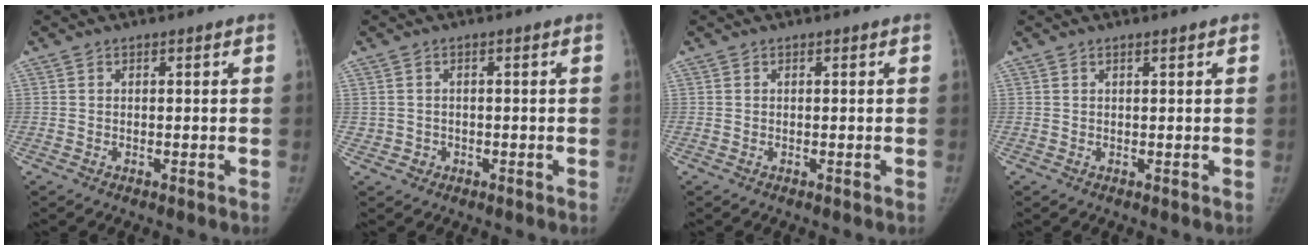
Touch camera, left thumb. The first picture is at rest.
{"total": 1.8, "force": [-0.6, 1.7, 0.1], "torque": [0.010, 0.008, -0.007]}
{"total": 0.0}
{"total": 0.6, "force": [0.4, 0.0, 0.4], "torque": [-0.002, 0.002, 0.006]}